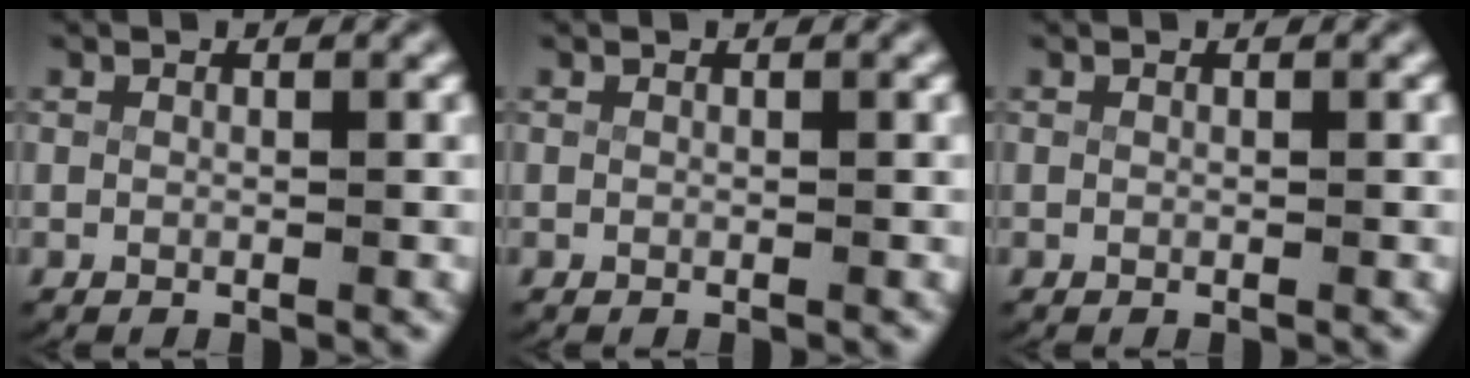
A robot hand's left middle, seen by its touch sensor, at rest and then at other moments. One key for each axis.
{"total": 0.0}
{"total": 0.0}